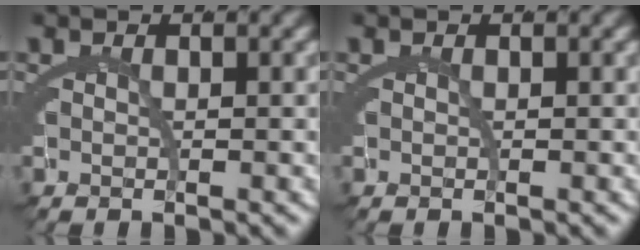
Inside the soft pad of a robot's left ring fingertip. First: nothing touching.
{"total": 0.0}